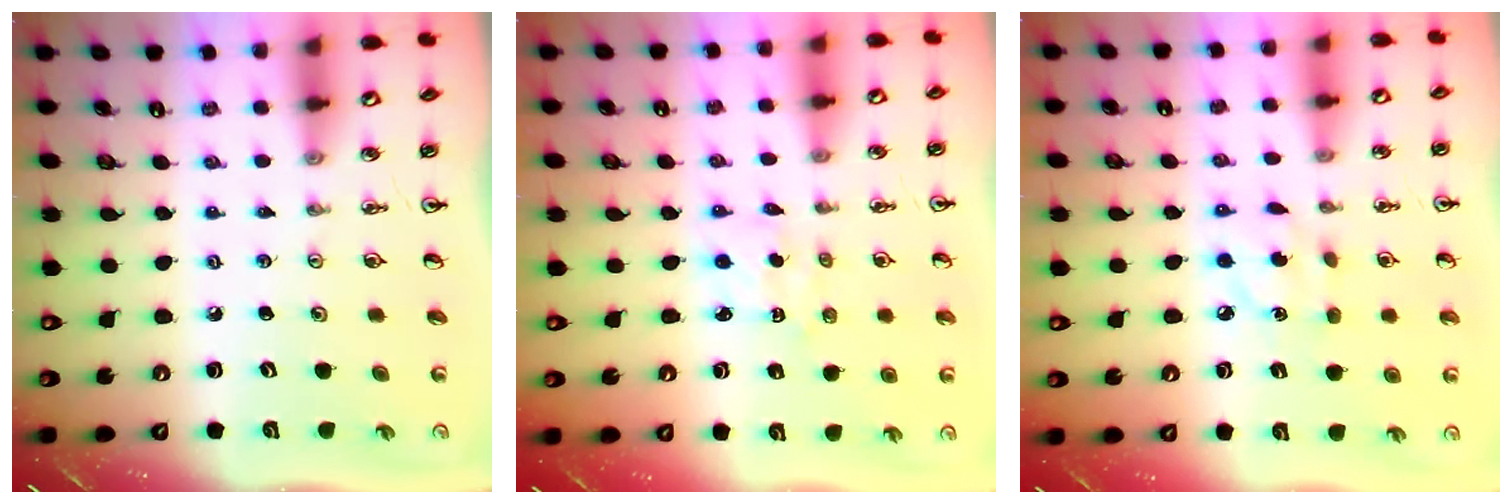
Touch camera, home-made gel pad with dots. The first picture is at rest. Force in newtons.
{"total": 1.9, "press": 1.8, "slide": 0.6}
{"total": 4.3, "press": 4.3, "slide": 0.5}